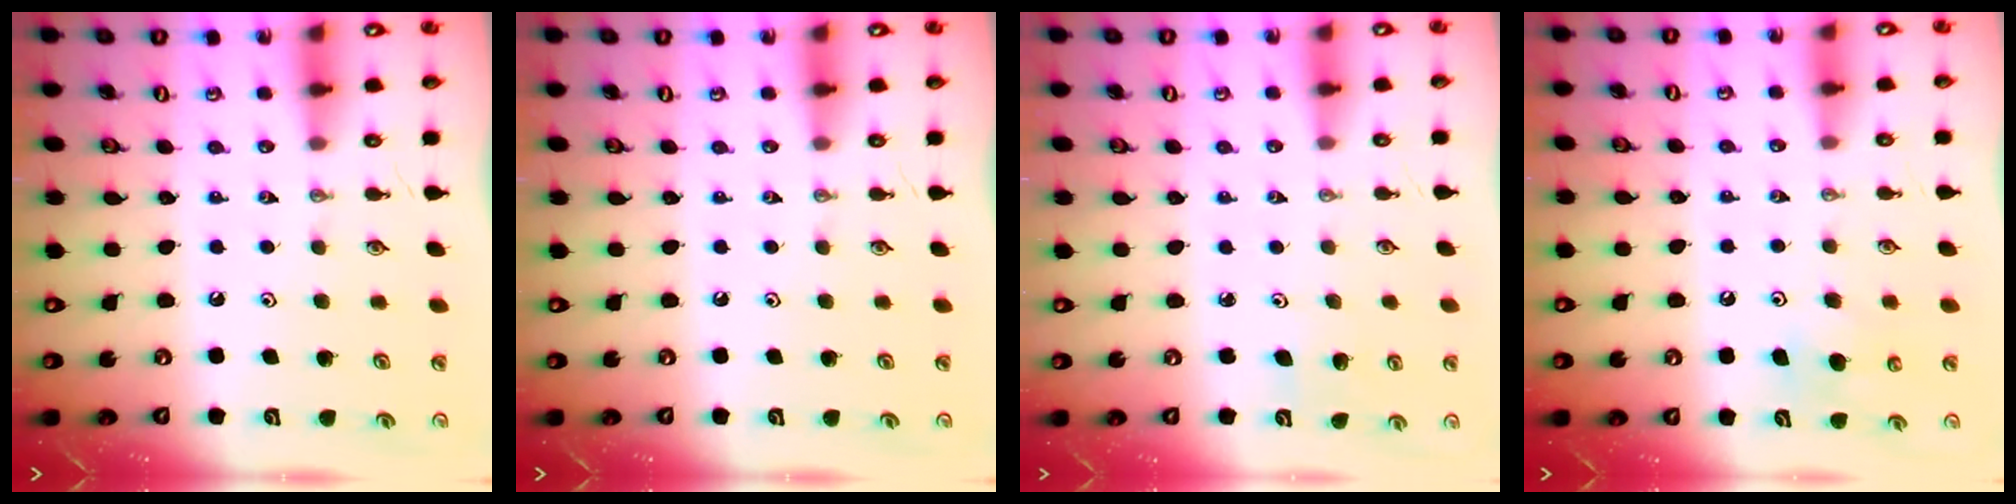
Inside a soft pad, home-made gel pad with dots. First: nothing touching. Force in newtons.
{"total": 0.0}
{"total": 3.6, "press": 3.4, "slide": 1.0}
{"total": 5.8, "press": 5.7, "slide": 1.0}